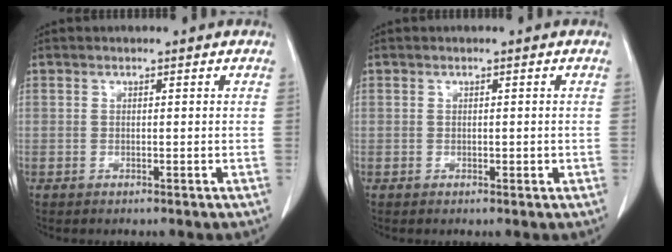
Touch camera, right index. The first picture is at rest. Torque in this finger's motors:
{"motor_torque": [-0.16, 0.31, -0.05, 0.01]}